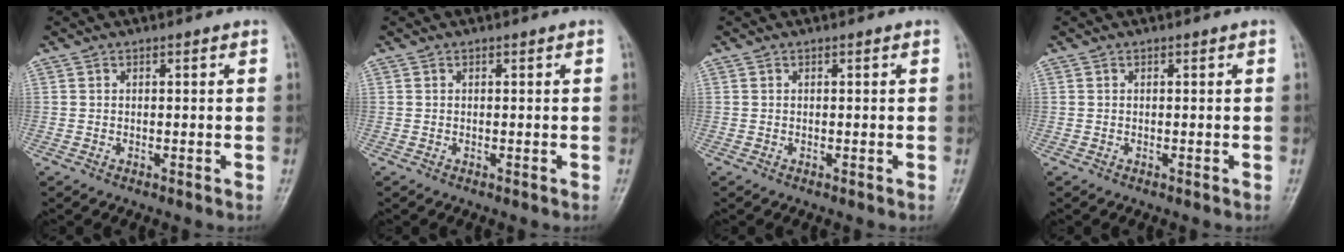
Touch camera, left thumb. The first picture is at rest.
{"total": 0.0}
{"total": 0.0}
{"total": 0.0}